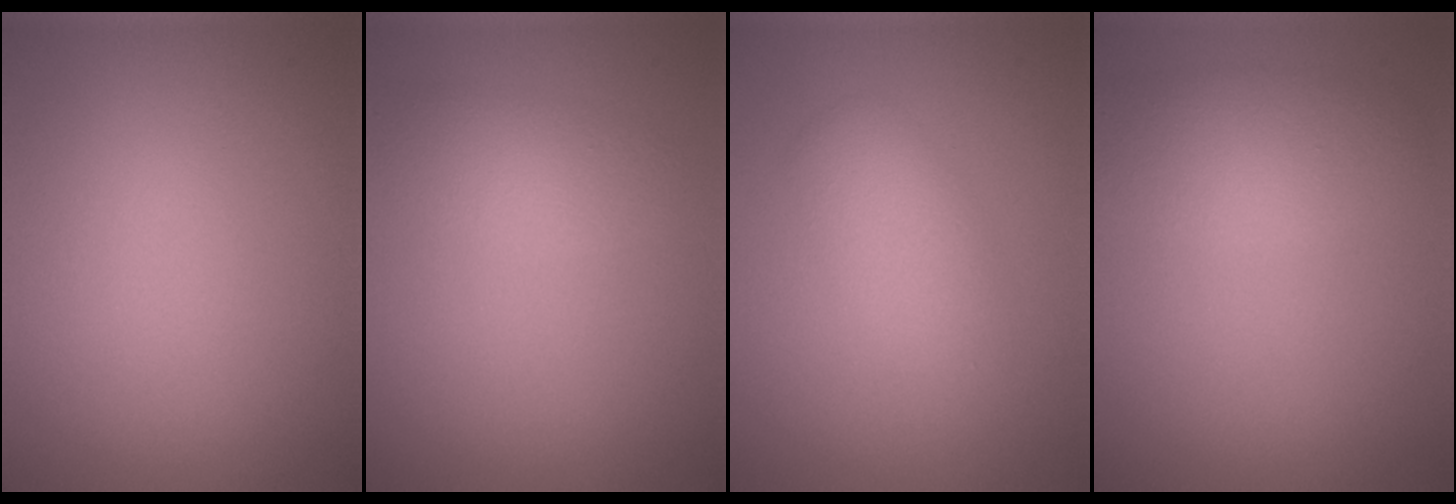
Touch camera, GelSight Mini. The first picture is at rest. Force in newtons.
{"total": 2.2, "press": 2.2, "slide": 0.2}
{"total": 2.7, "press": 2.7, "slide": 0.1}
{"total": 3.3, "press": 3.3, "slide": 0.1}